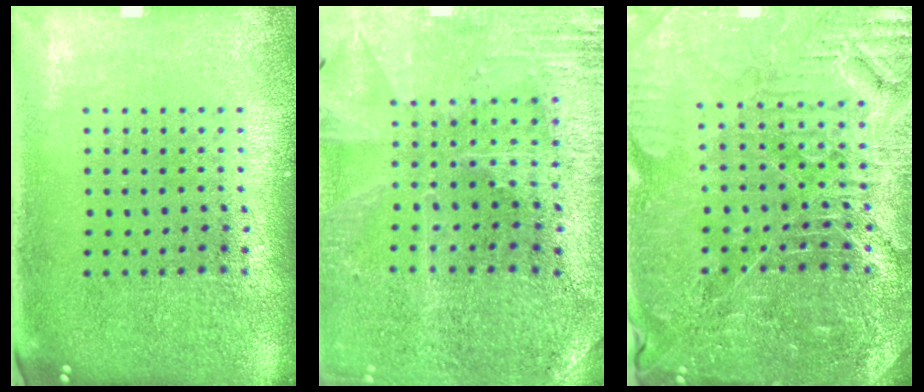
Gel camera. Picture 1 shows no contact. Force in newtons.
{"total": 1.0, "press": 1.0, "slide": 0.3}
{"total": 4.5, "press": 4.4, "slide": 1.2}